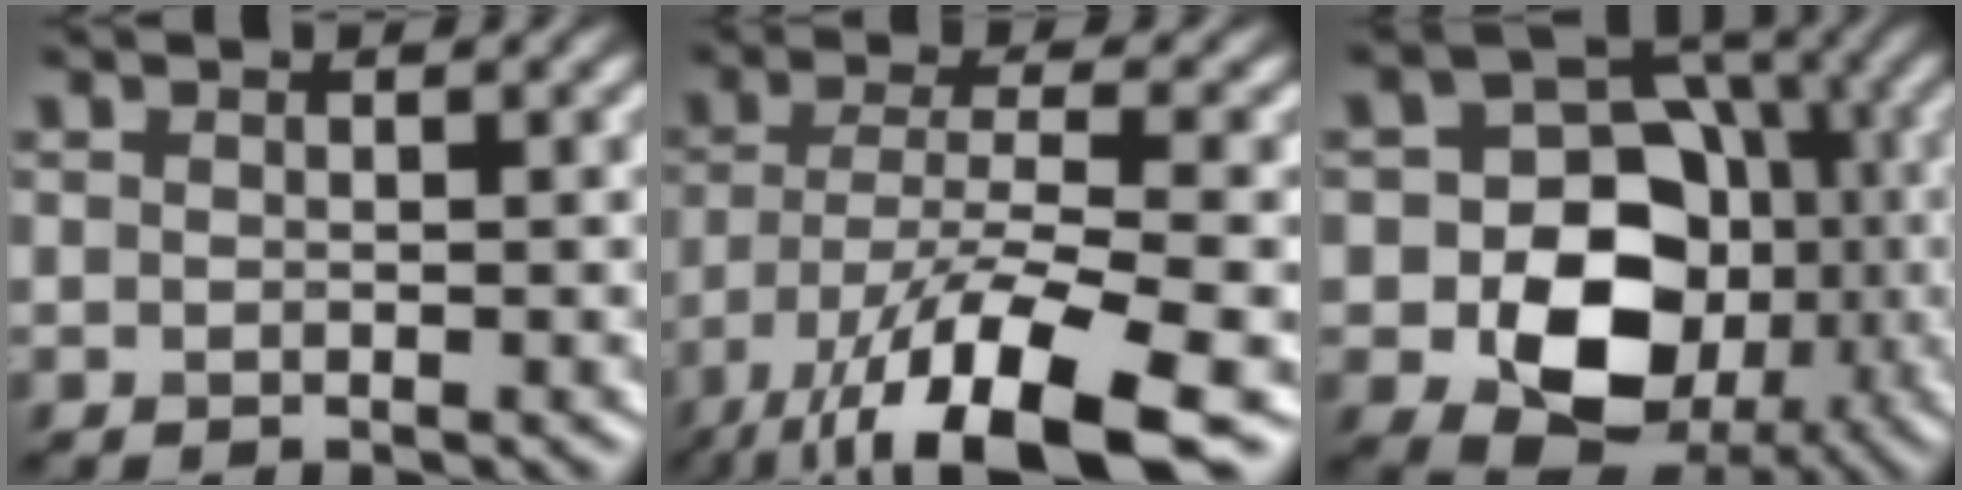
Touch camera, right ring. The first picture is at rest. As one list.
[{"total": 12.5, "force": [-7.5, 3.1, 9.4], "torque": [-0.172, -0.013, -0.131]}, {"total": 11.9, "force": [-2.7, 9.1, 7.2], "torque": [-0.083, -0.013, -0.055]}]